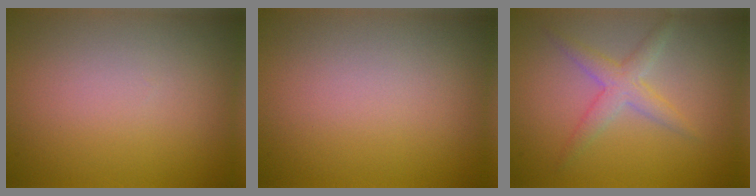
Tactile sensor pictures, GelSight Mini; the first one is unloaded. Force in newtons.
{"total": 0.0}
{"total": 2.6, "press": 2.6, "slide": 0.2}